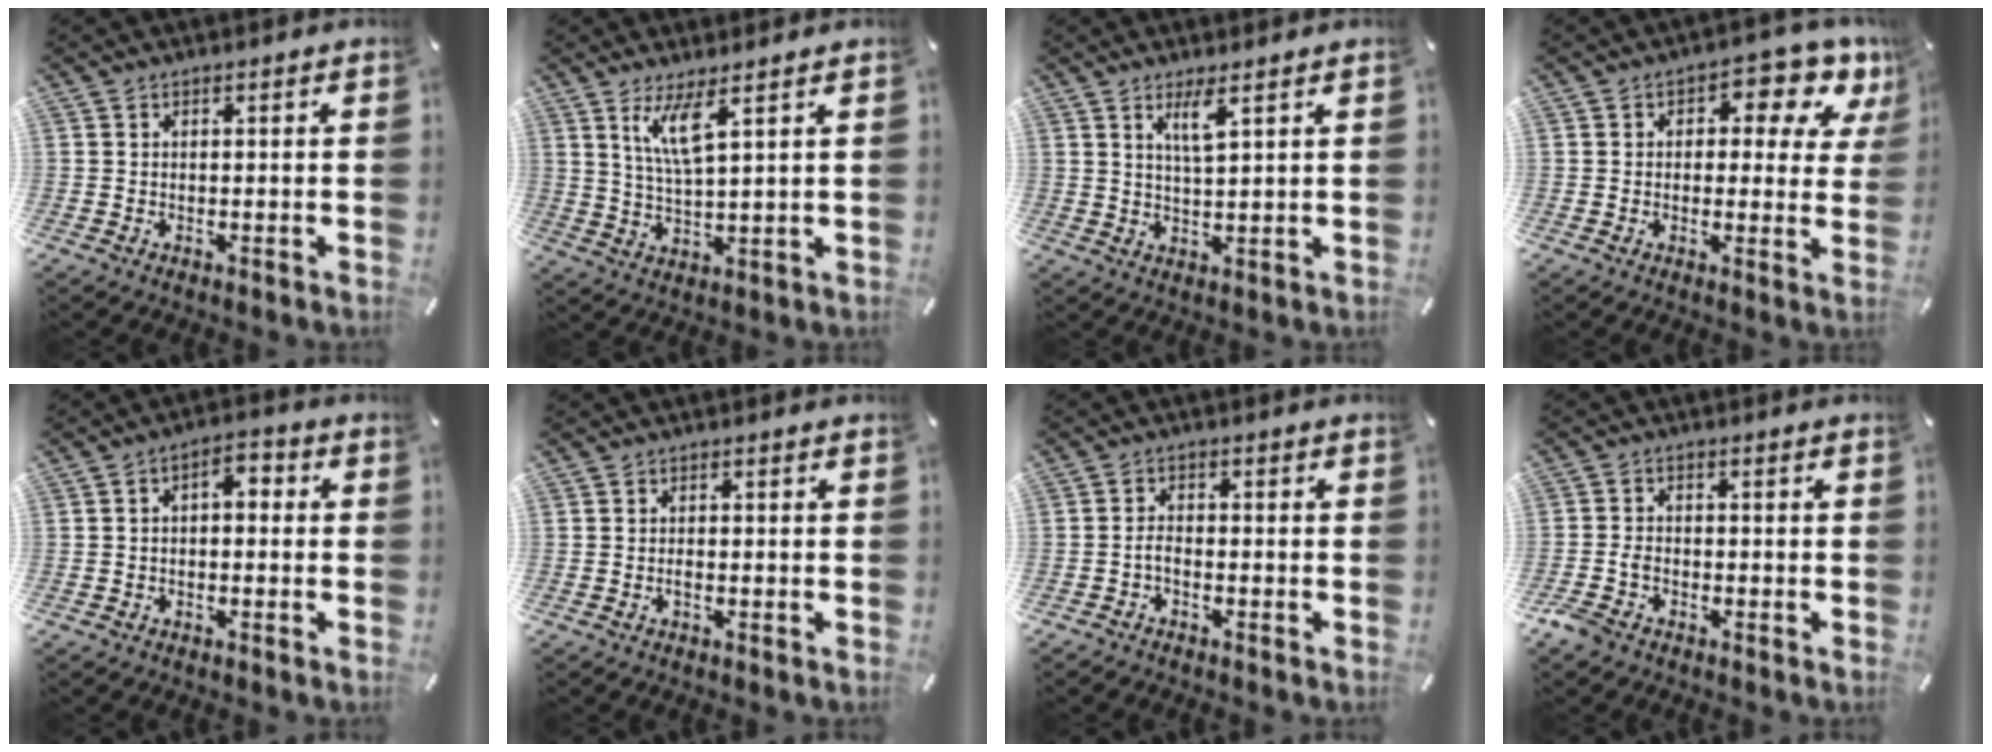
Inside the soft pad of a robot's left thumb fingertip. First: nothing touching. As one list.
[{"total": 7.7, "force": [4.3, 1.3, 6.3], "torque": [-0.134, -0.002, 0.073]}, {"total": 4.7, "force": [2.7, 0.4, 3.7], "torque": [-0.074, -0.005, 0.044]}, {"total": 8.3, "force": [3.8, 4.6, 5.8], "torque": [-0.059, -0.023, 0.055]}, {"total": 3.7, "force": [-1.5, 2.2, 2.5], "torque": [-0.047, 0.019, -0.032]}, {"total": 1.1, "force": [-0.5, 0.3, 0.9], "torque": [-0.018, -0.002, -0.009]}, {"total": 2.3, "force": [-1.5, 1.1, 1.3], "torque": [-0.034, 0.007, -0.031]}, {"total": 3.5, "force": [-2.2, 2.3, 1.3], "torque": [-0.036, 0.009, -0.045]}]